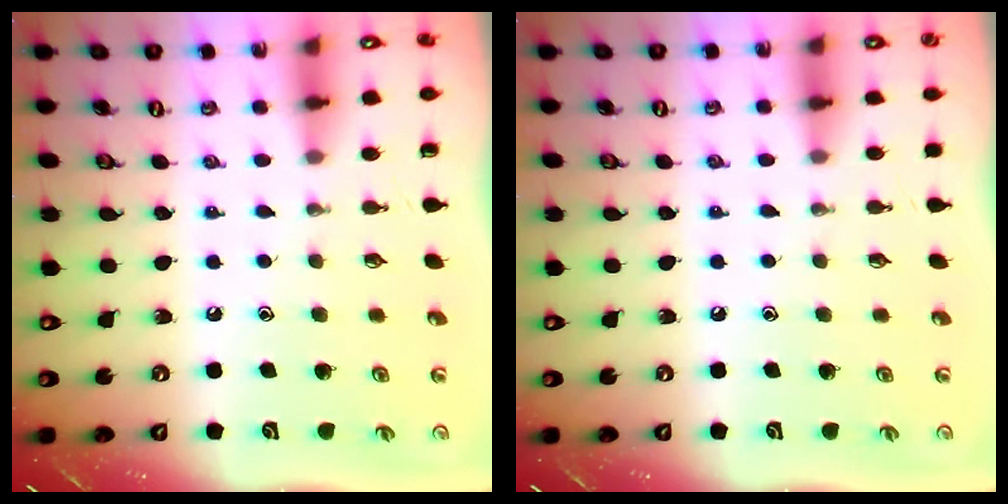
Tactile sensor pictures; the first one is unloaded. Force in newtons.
{"total": 2.7, "press": 2.7, "slide": 0.5}